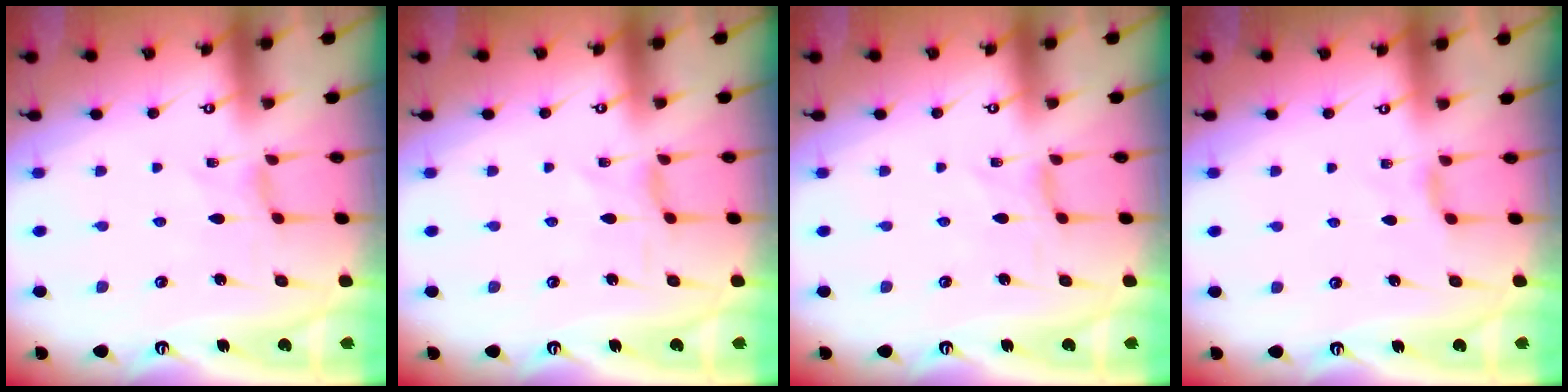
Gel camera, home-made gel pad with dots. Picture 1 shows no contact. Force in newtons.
{"total": 1.0, "press": 1.0, "slide": 0.2}
{"total": 0.0}
{"total": 2.8, "press": 2.8, "slide": 0.6}